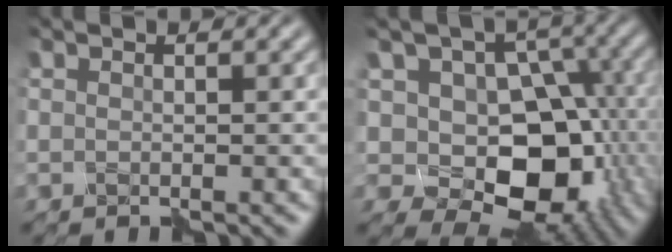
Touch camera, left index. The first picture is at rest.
{"total": 9.9, "force": [-2.0, 7.2, 6.5], "torque": [-0.077, -0.011, -0.040]}